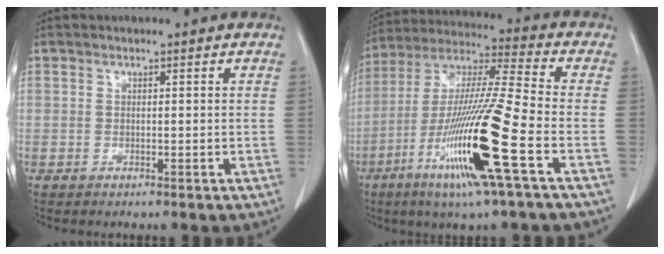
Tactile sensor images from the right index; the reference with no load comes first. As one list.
[{"total": 19.6, "force": [-7.6, -0.4, 18.1], "torque": [-0.381, -0.034, -0.148]}]